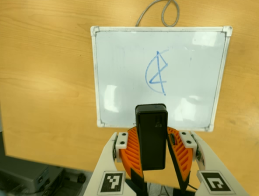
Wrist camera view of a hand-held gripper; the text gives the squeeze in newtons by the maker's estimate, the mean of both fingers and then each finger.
{"total": 7.4, "left": 7.9, "right": 7.0}